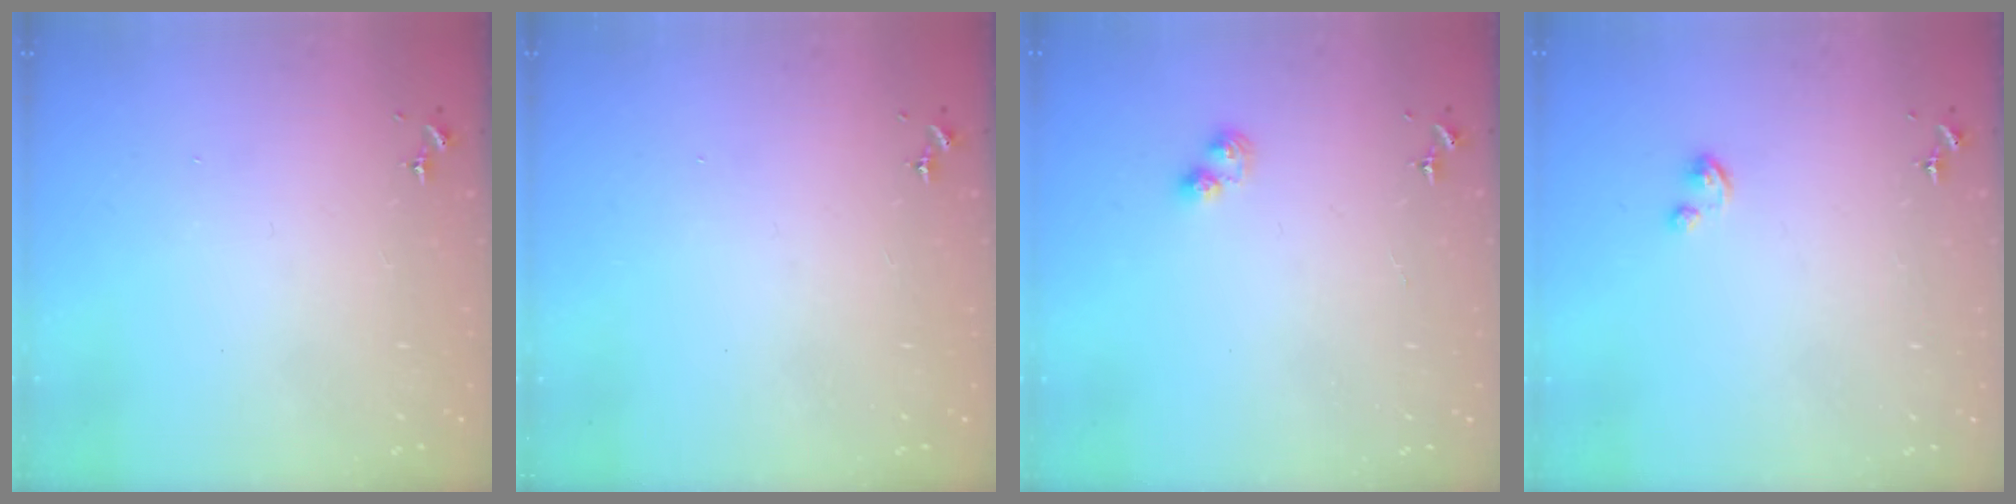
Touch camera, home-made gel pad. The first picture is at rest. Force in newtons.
{"total": 0.0}
{"total": 5.6, "press": 5.6, "slide": 0.6}
{"total": 2.2, "press": 2.2, "slide": 0.2}